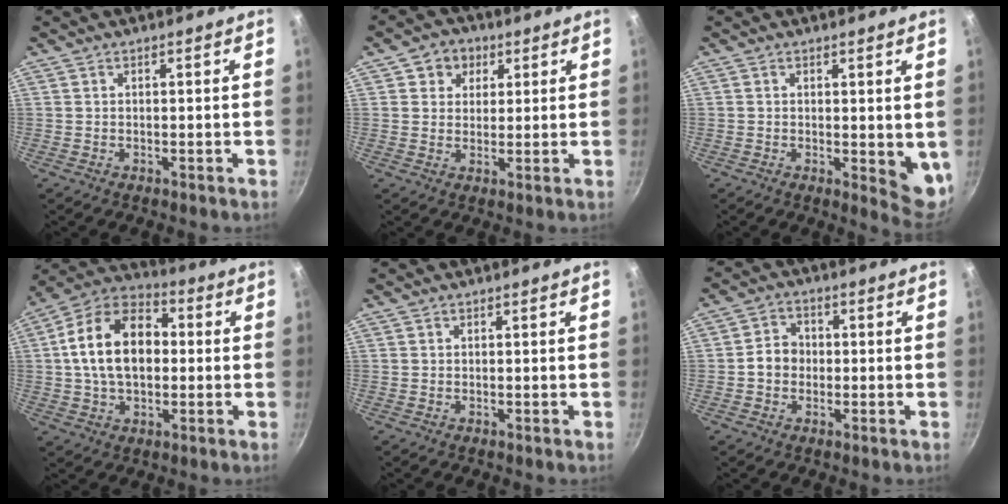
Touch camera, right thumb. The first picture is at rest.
{"total": 5.8, "force": [2.4, 5.0, 1.8], "torque": [0.008, -0.002, 0.028]}
{"total": 6.2, "force": [0.3, 2.5, 5.7], "torque": [-0.065, -0.018, 0.005]}
{"total": 16.9, "force": [1.0, 11.2, 12.6], "torque": [-0.188, 0.032, 0.001]}
{"total": 0.0}
{"total": 4.8, "force": [-0.6, 4.1, 2.3], "torque": [-0.014, 0.017, -0.017]}